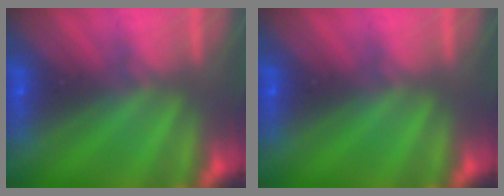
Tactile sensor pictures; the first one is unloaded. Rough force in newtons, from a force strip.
{"total": 0.0}